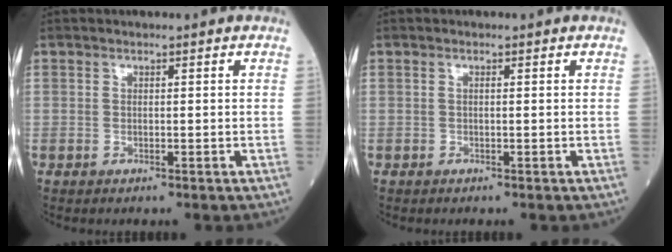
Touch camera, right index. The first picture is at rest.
{"total": 0.5, "force": [0.2, 0.1, 0.5], "torque": [-0.014, -0.001, 0.004]}